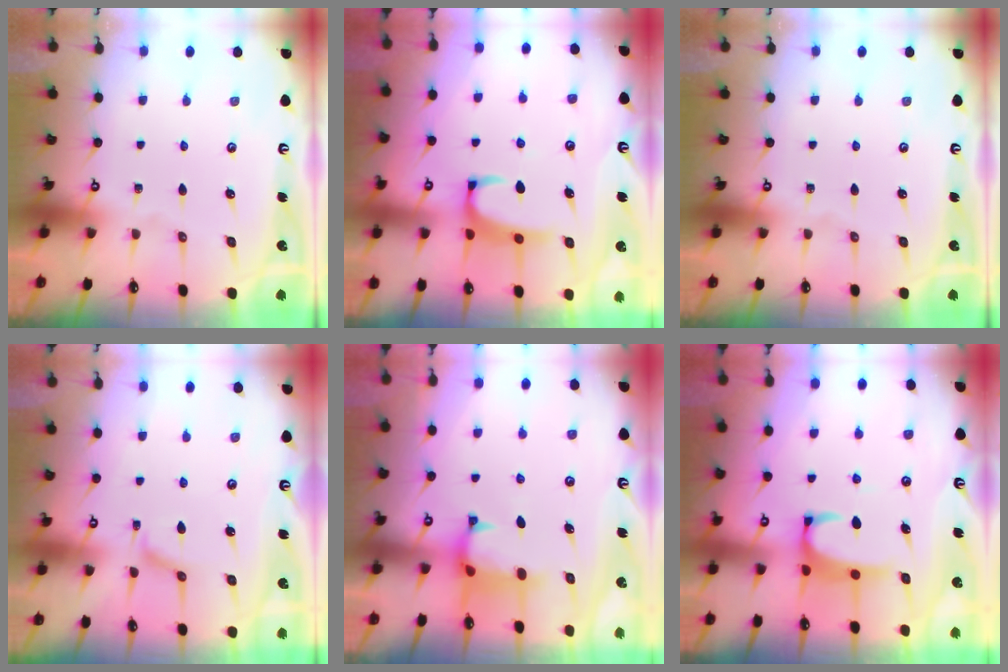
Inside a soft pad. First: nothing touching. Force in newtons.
{"total": 2.5, "press": 2.4, "slide": 0.7}
{"total": 0.0}
{"total": 1.9, "press": 1.9, "slide": 0.6}
{"total": 1.2, "press": 0.9, "slide": 0.8}
{"total": 3.0, "press": 2.9, "slide": 0.8}